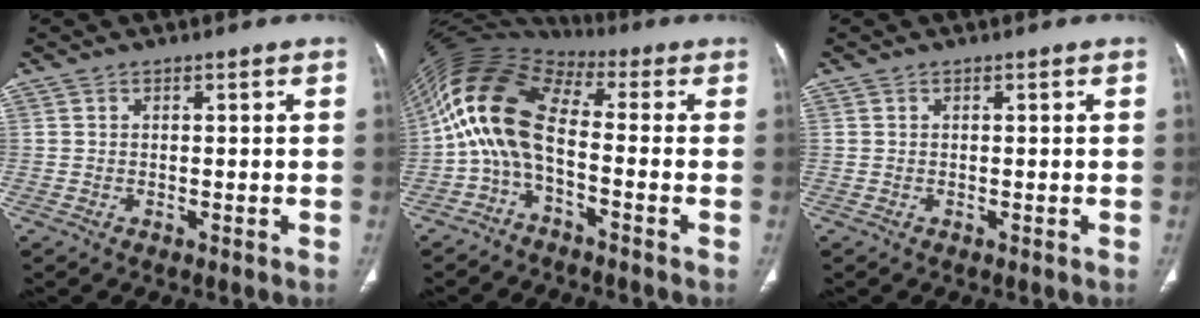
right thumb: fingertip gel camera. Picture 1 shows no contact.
{"total": 12.7, "force": [-1.6, 6.4, 10.9], "torque": [-0.209, 0.061, -0.046]}
{"total": 0.0}